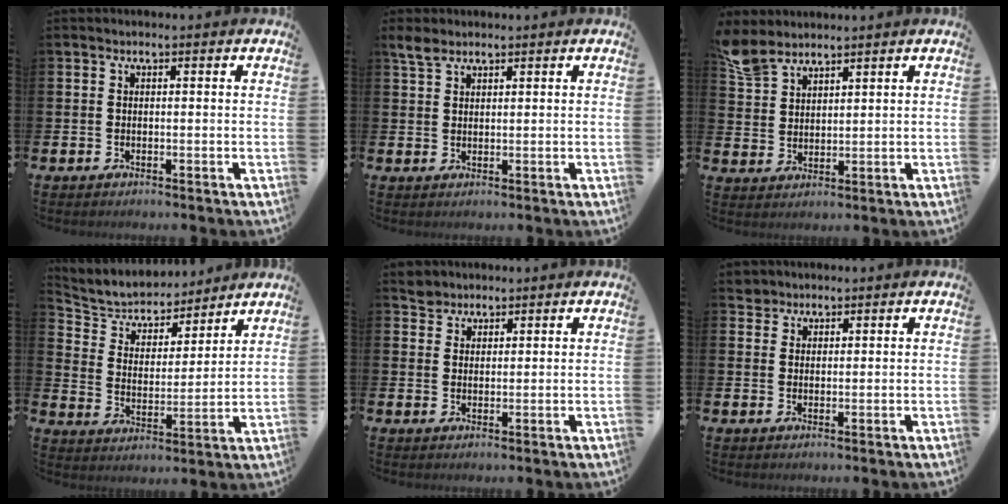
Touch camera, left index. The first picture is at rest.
{"total": 3.0, "force": [2.4, 1.3, 1.2], "torque": [-0.021, -0.001, 0.043]}
{"total": 5.2, "force": [4.8, 1.8, 1.0], "torque": [-0.029, -0.020, 0.089]}
{"total": 6.2, "force": [5.8, 2.1, 0.6], "torque": [-0.051, -0.042, 0.098]}
{"total": 2.8, "force": [2.6, 1.0, -0.5], "torque": [0.009, -0.006, 0.050]}
{"total": 2.4, "force": [2.2, 1.0, -0.3], "torque": [0.008, -0.005, 0.040]}